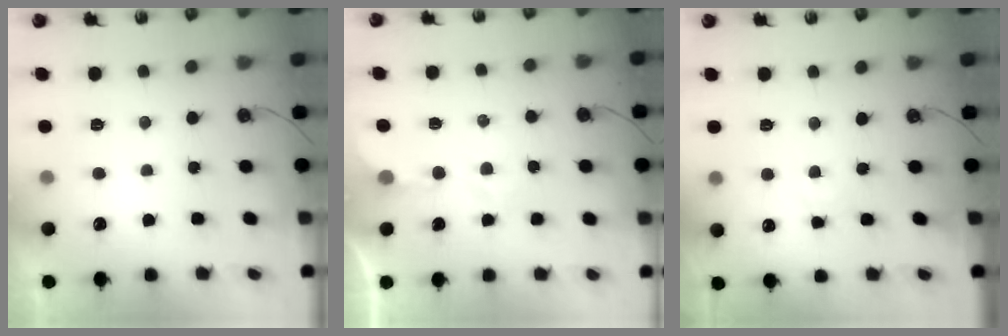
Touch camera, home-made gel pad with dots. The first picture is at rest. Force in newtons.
{"total": 3.1, "press": 3.0, "slide": 0.4}
{"total": 1.3, "press": 1.3, "slide": 0.2}